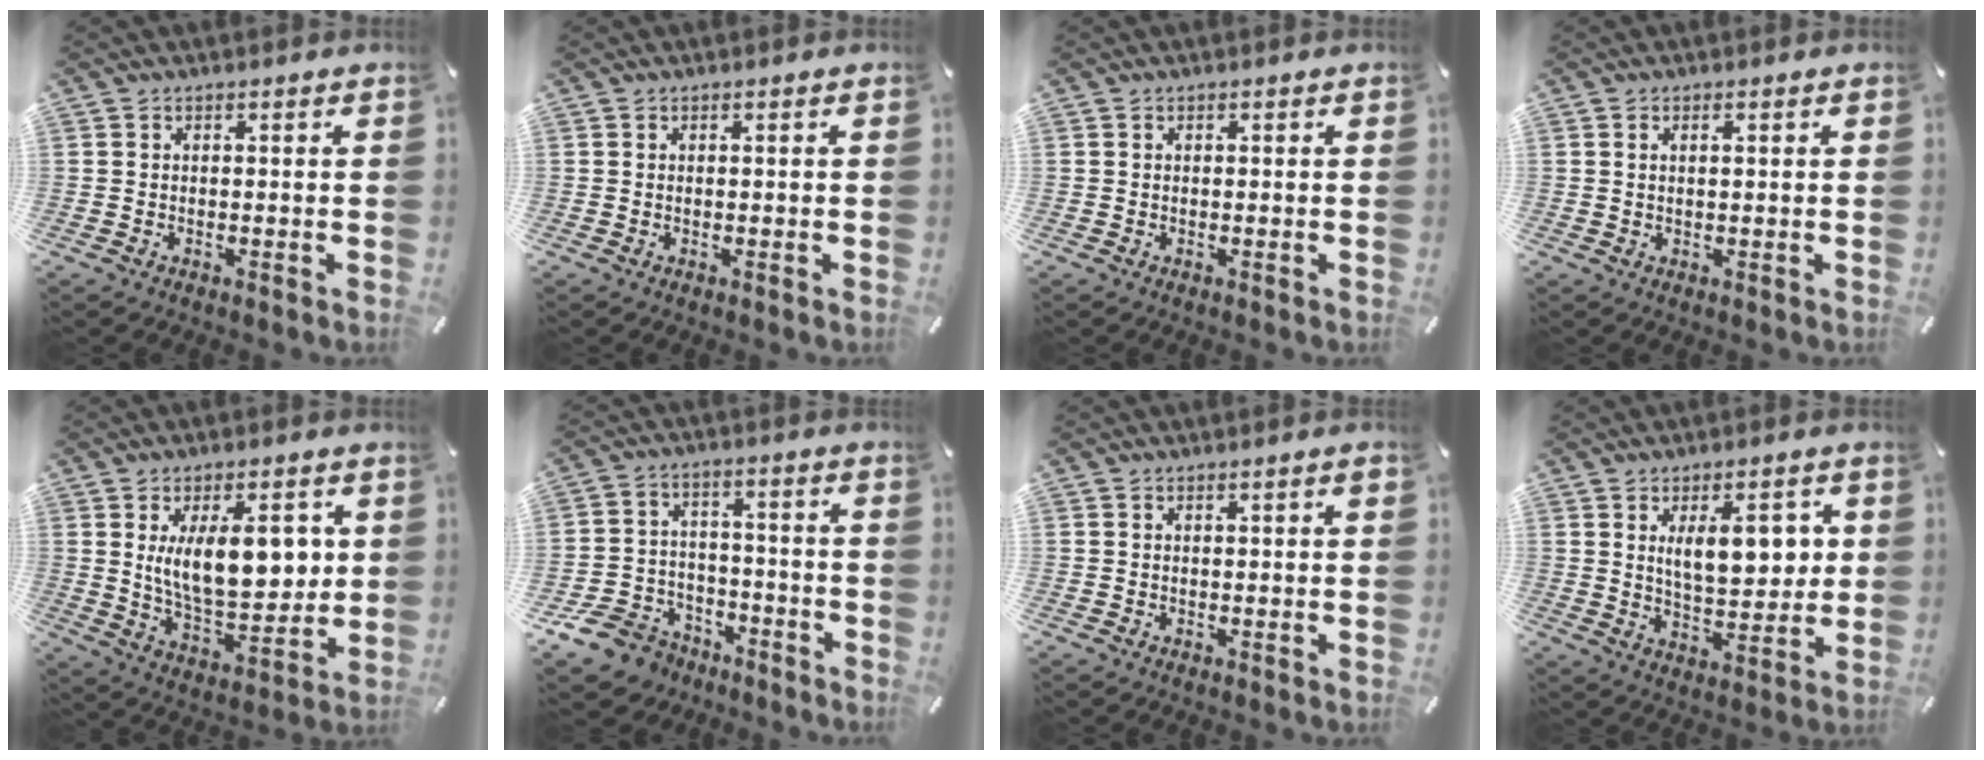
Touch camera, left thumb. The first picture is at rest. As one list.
[{"total": 0.0}, {"total": 0.0}, {"total": 1.4, "force": [0.4, 0.5, 1.3], "torque": [-0.026, 0.003, 0.006]}, {"total": 15.9, "force": [4.0, 8.2, 13.0], "torque": [-0.211, -0.009, 0.063]}, {"total": 10.4, "force": [-7.5, 6.8, 2.3], "torque": [-0.048, 0.057, -0.136]}, {"total": 1.6, "force": [0.4, 0.2, 1.5], "torque": [-0.026, 0.000, 0.006]}, {"total": 11.6, "force": [3.6, 5.8, 9.4], "torque": [-0.131, -0.010, 0.057]}]